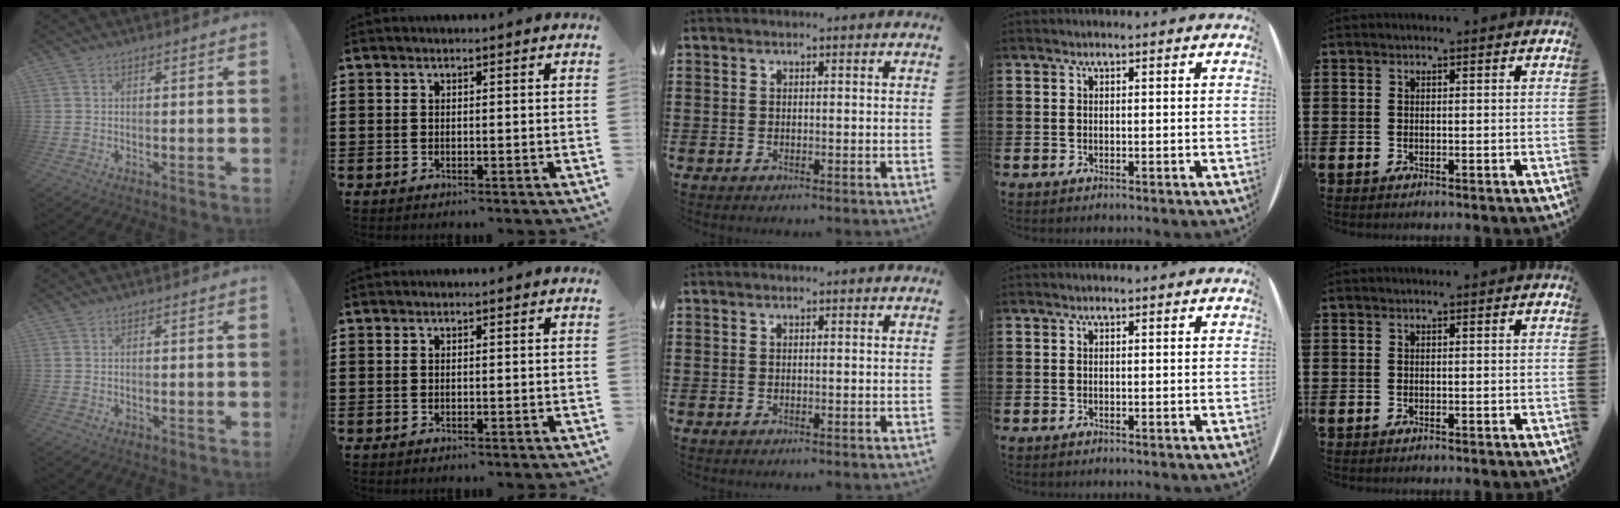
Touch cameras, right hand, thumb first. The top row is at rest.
{}